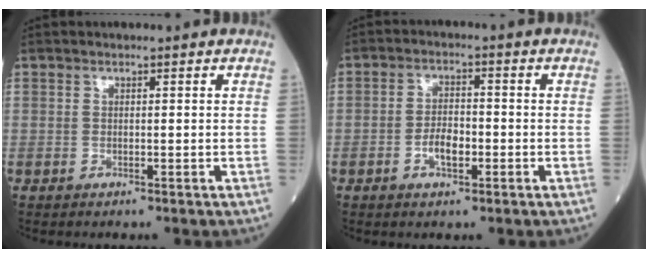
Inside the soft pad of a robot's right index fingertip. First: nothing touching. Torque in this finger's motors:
{"motor_torque": [-0.07, -0.07, -0.01, 0.01]}